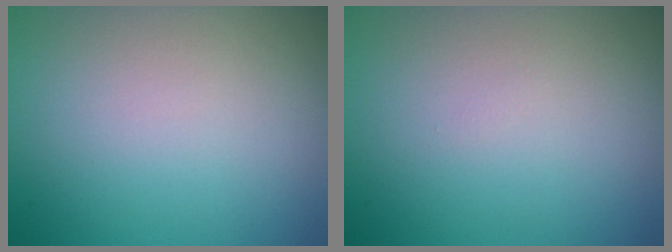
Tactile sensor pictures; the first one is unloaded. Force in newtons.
{"total": 0.0}